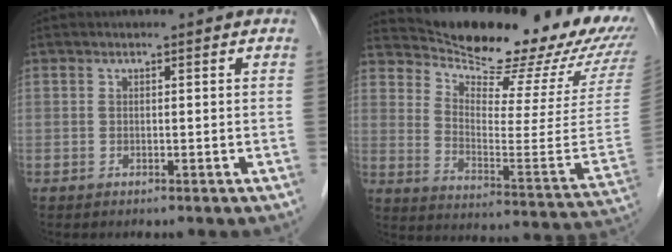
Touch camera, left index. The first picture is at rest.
{"total": 25.6, "force": [23.2, 3.6, 10.2], "torque": [-0.164, -0.097, 0.301]}